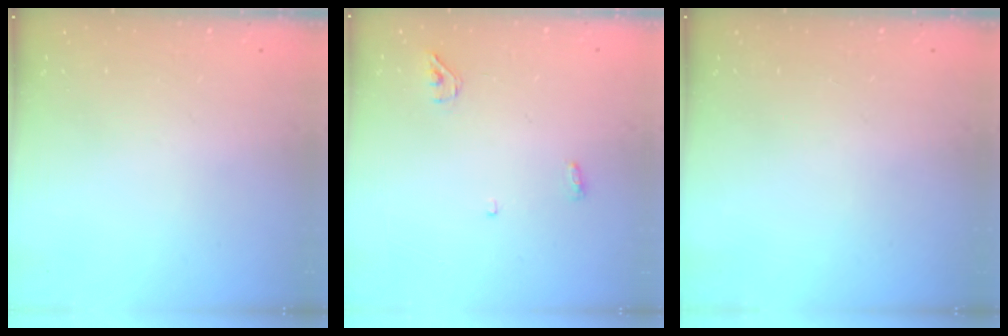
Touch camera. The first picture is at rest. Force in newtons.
{"total": 3.2, "press": 3.0, "slide": 1.2}
{"total": 0.0}